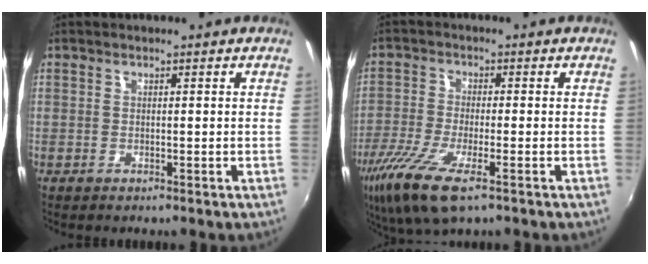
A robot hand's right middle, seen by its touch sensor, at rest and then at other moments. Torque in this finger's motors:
{"motor_torque": [1.35, -0.79, 0.54, 0.21]}